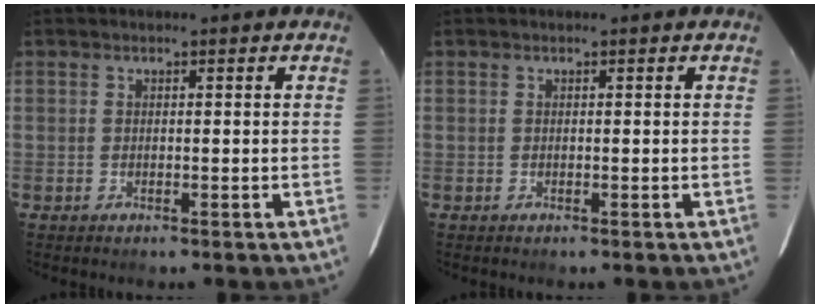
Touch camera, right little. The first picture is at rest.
{"total": 0.0}